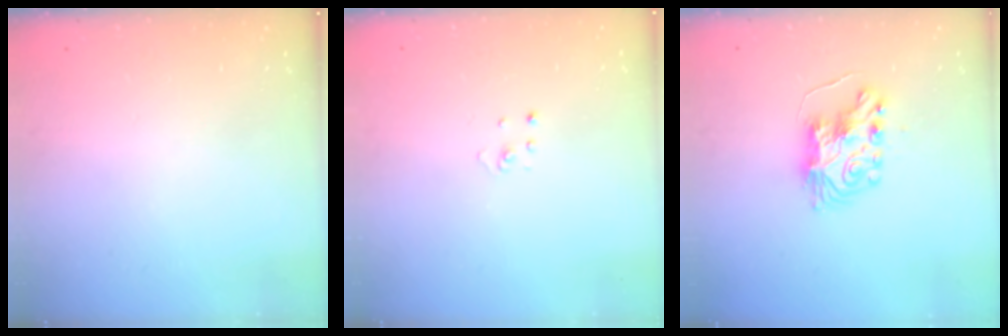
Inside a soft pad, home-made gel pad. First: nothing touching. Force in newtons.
{"total": 1.5, "press": 1.5, "slide": 0.1}
{"total": 8.4, "press": 8.4, "slide": 0.6}